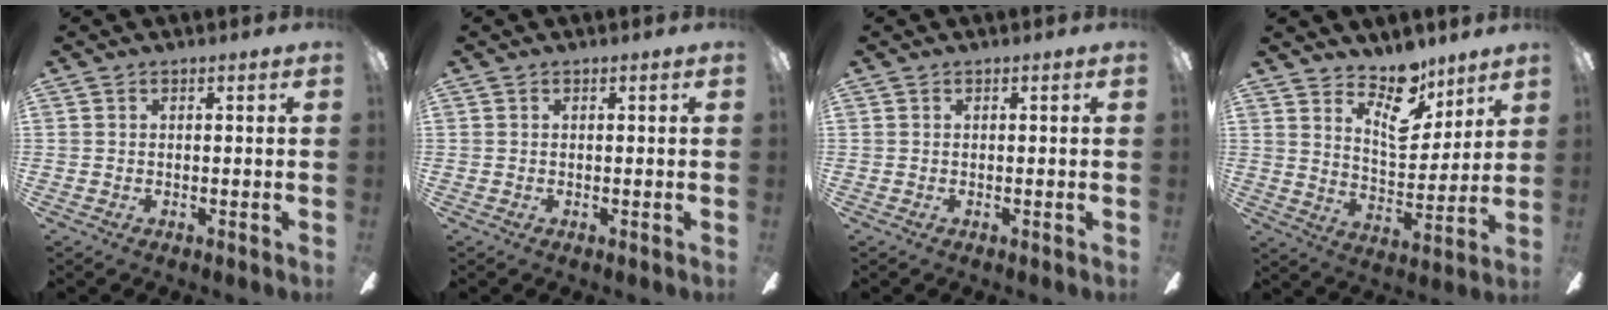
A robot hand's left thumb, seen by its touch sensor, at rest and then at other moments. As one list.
[{"total": 0.0}, {"total": 0.0}, {"total": 12.6, "force": [9.2, 6.1, 6.1], "torque": [-0.092, -0.059, 0.169]}]